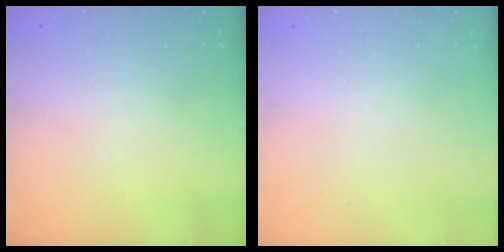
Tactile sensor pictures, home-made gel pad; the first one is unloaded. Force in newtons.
{"total": 0.0}